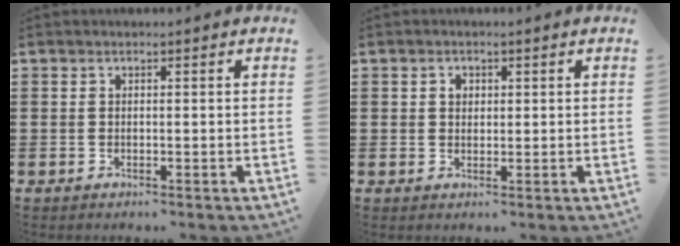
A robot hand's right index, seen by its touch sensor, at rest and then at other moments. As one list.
[{"total": 1.3, "force": [0.3, 1.1, 0.7], "torque": [-0.016, 0.006, 0.006]}]